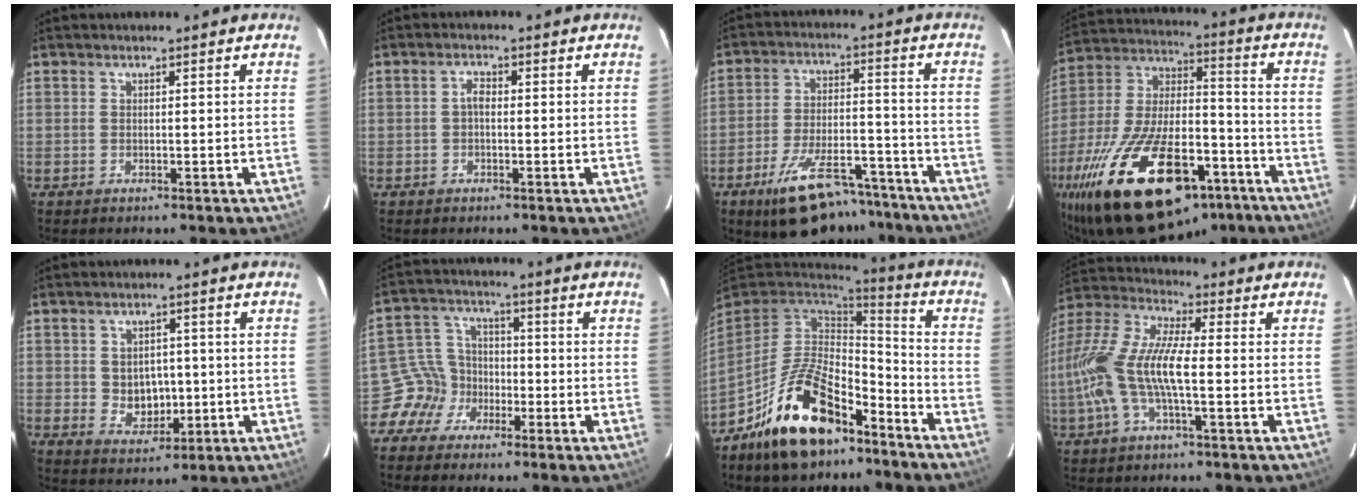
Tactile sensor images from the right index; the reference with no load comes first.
{"total": 1.6, "force": [-0.3, 0.9, 1.3], "torque": [-0.027, 0.008, -0.007]}
{"total": 17.0, "force": [-12.6, 6.7, 9.2], "torque": [-0.168, -0.001, -0.184]}
{"total": 33.9, "force": [-20.7, 14.9, 22.4], "torque": [-0.425, -0.017, -0.312]}
{"total": 5.8, "force": [-0.2, 5.0, 3.0], "torque": [-0.055, 0.003, 0.012]}
{"total": 6.3, "force": [-3.9, 5.0, -0.2], "torque": [-0.003, 0.031, -0.080]}
{"total": 19.1, "force": [-12.2, 9.0, 11.7], "torque": [-0.238, 0.010, -0.198]}
{"total": 15.7, "force": [-2.6, 4.1, 14.9], "torque": [-0.299, 0.000, -0.054]}